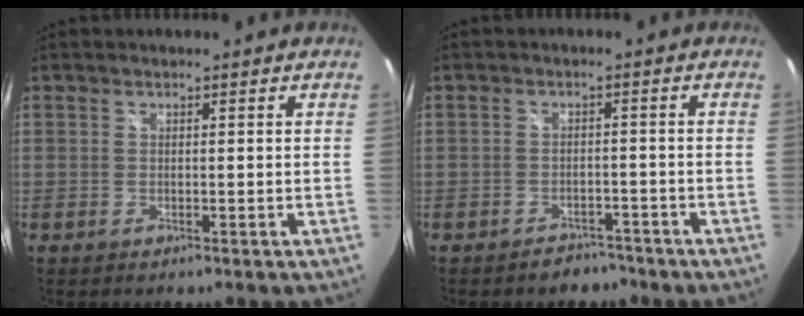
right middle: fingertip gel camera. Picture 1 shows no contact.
{"total": 4.0, "force": [-3.4, 2.1, 0.6], "torque": [-0.011, 0.008, -0.043]}